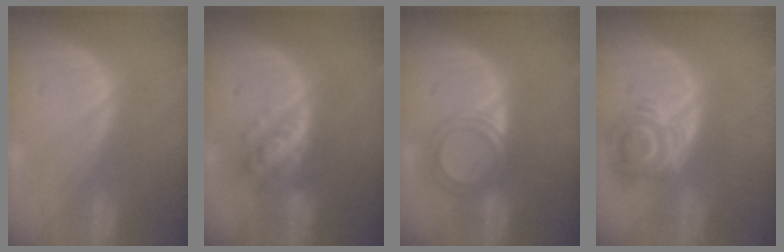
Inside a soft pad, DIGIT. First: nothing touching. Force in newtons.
{"total": 5.5, "press": 5.1, "slide": 2.0}
{"total": 4.8, "press": 4.6, "slide": 1.3}
{"total": 5.8, "press": 5.8, "slide": 0.3}